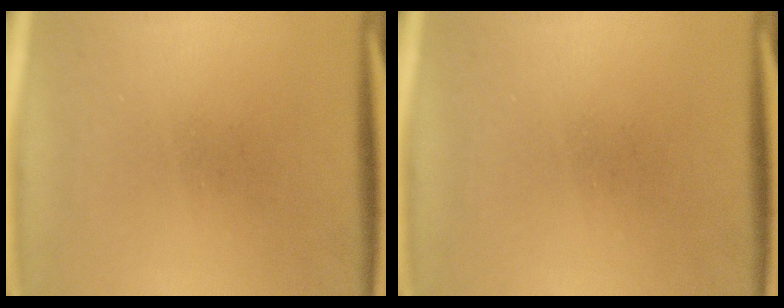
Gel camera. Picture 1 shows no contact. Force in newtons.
{"total": 0.0}